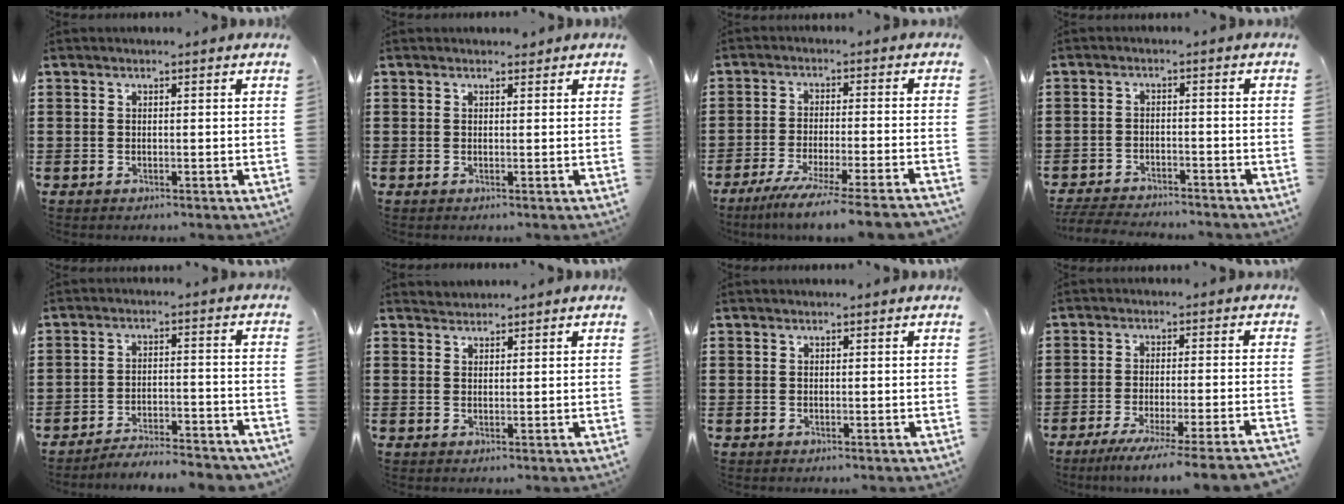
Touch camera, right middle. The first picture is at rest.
{"total": 0.9, "force": [0.7, 0.5, 0.0], "torque": [0.006, -0.001, 0.011]}
{"total": 6.2, "force": [-5.2, -0.8, 3.2], "torque": [-0.053, -0.019, -0.098]}
{"total": 3.7, "force": [-3.6, 0.3, 0.5], "torque": [-0.017, 0.000, -0.079]}
{"total": 4.3, "force": [-4.3, 0.1, 0.8], "torque": [-0.017, 0.004, -0.089]}
{"total": 1.4, "force": [1.3, 0.3, -0.3], "torque": [0.001, 0.003, 0.026]}
{"total": 0.0}
{"total": 5.4, "force": [-4.5, -0.7, 2.8], "torque": [-0.049, -0.019, -0.086]}